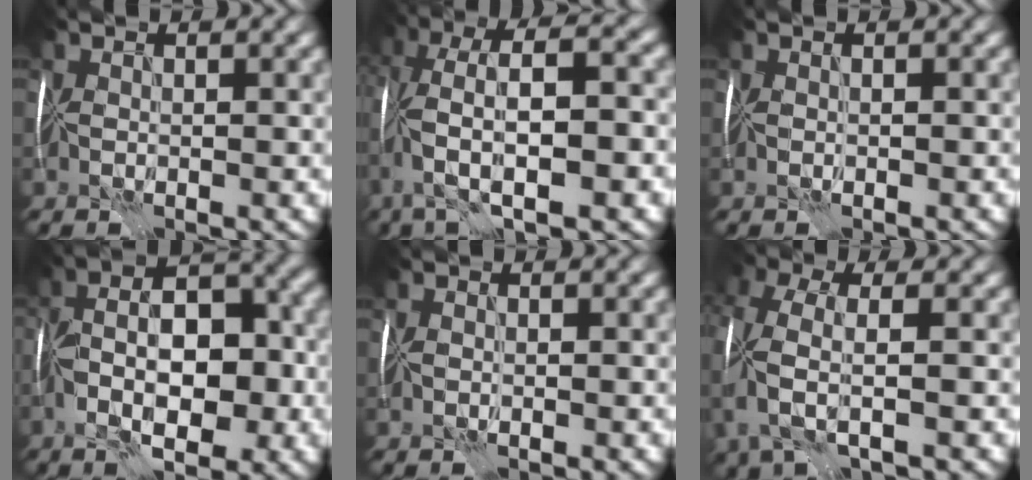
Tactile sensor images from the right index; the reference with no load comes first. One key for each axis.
{"total": 8.5, "fx": -1.0, "fy": 2.7, "fz": 8.0, "tx": -0.148, "ty": 0.025, "tz": -0.022}
{"total": 0.0}
{"total": 8.6, "fx": -2.2, "fy": 3.5, "fz": 7.5, "tx": -0.114, "ty": 0.017, "tz": -0.040}
{"total": 0.9, "fx": 0.5, "fy": 0.4, "fz": 0.6, "tx": -0.007, "ty": 0.009, "tz": 0.002}
{"total": 4.1, "fx": -0.4, "fy": 1.5, "fz": 3.8, "tx": -0.095, "ty": 0.005, "tz": -0.018}